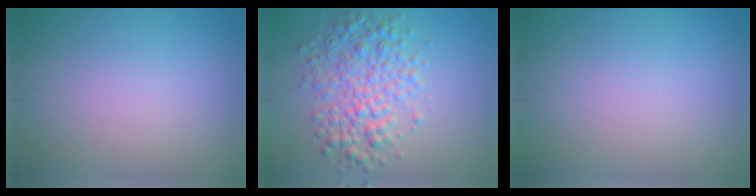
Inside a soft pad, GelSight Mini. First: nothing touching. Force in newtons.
{"total": 4.9, "press": 4.9, "slide": 0.0}
{"total": 0.0}